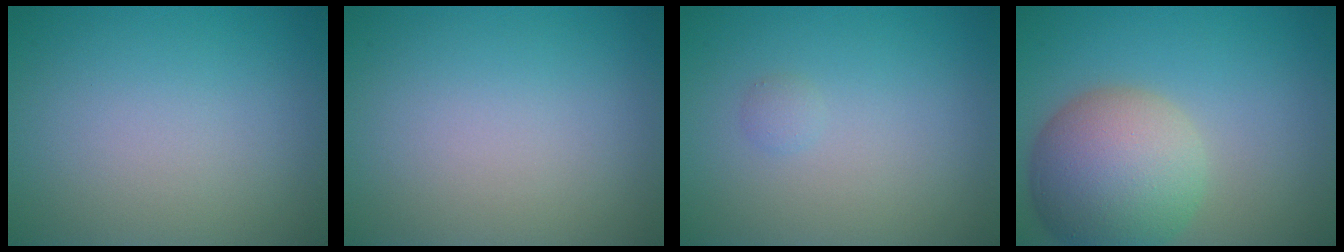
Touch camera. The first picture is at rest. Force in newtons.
{"total": 0.0}
{"total": 0.6, "press": 0.6, "slide": 0.0}
{"total": 8.9, "press": 8.8, "slide": 0.8}